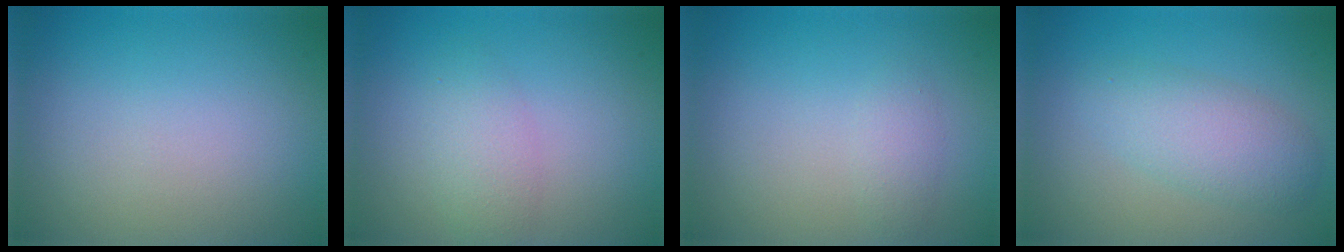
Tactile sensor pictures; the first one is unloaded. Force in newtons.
{"total": 2.4, "press": 2.4, "slide": 0.1}
{"total": 1.1, "press": 1.1, "slide": 0.0}
{"total": 3.6, "press": 3.6, "slide": 0.2}